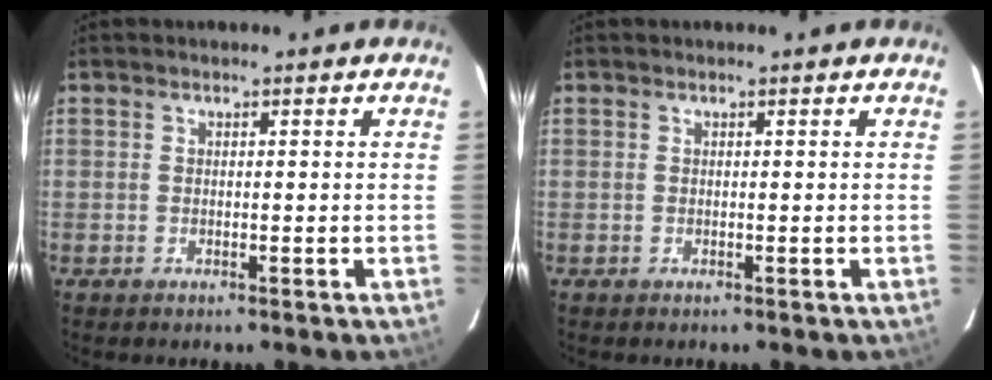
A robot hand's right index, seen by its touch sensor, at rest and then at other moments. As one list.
[{"total": 0.0}]